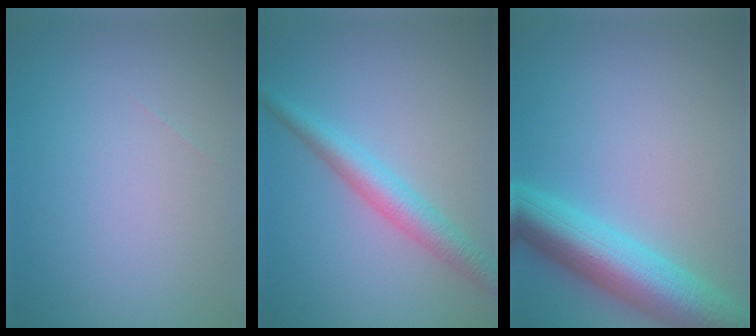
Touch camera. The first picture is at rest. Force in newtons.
{"total": 3.5, "press": 3.5, "slide": 0.1}
{"total": 8.5, "press": 8.5, "slide": 0.2}